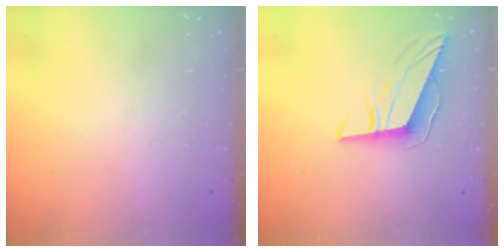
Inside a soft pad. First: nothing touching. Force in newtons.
{"total": 9.7, "press": 9.4, "slide": 2.3}